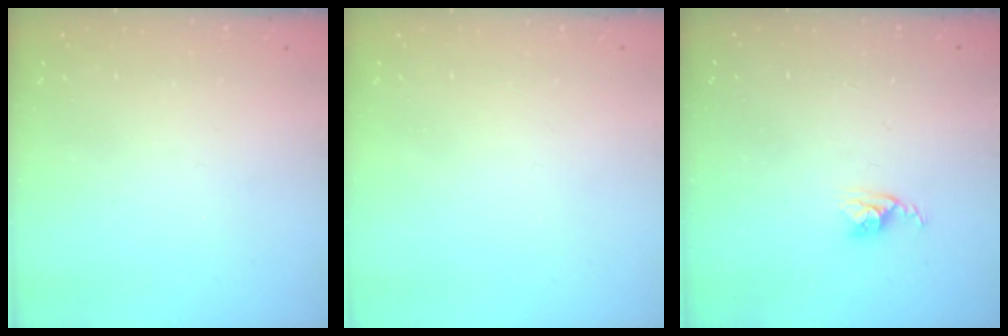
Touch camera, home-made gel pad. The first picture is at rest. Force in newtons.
{"total": 0.0}
{"total": 3.8, "press": 3.8, "slide": 0.4}